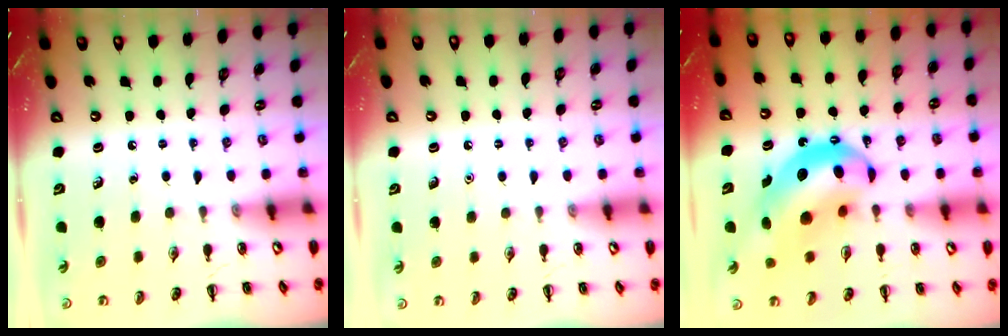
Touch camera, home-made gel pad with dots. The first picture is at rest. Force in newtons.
{"total": 1.6, "press": 1.6, "slide": 0.1}
{"total": 15.9, "press": 15.2, "slide": 4.4}